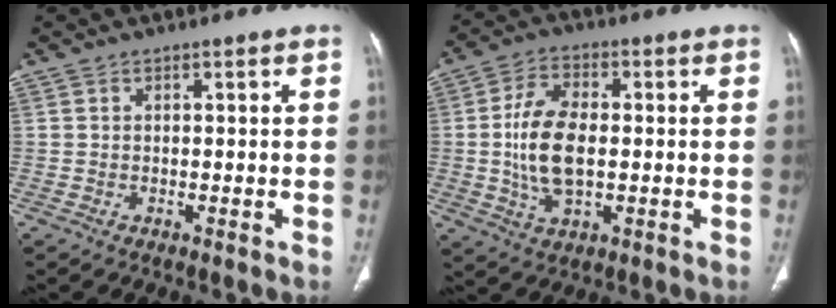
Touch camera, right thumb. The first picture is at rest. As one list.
[{"total": 11.4, "force": [-0.3, 6.2, 9.5], "torque": [-0.182, 0.004, -0.005]}]